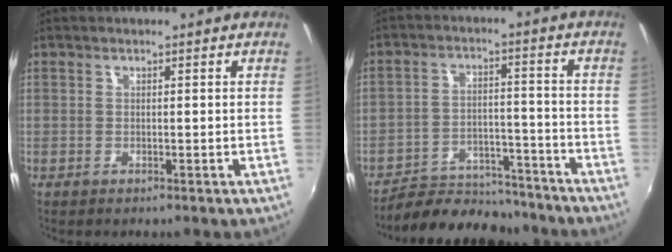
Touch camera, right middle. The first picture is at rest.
{"total": 13.5, "force": [-12.1, 4.5, 3.9], "torque": [-0.088, 0.012, -0.174]}